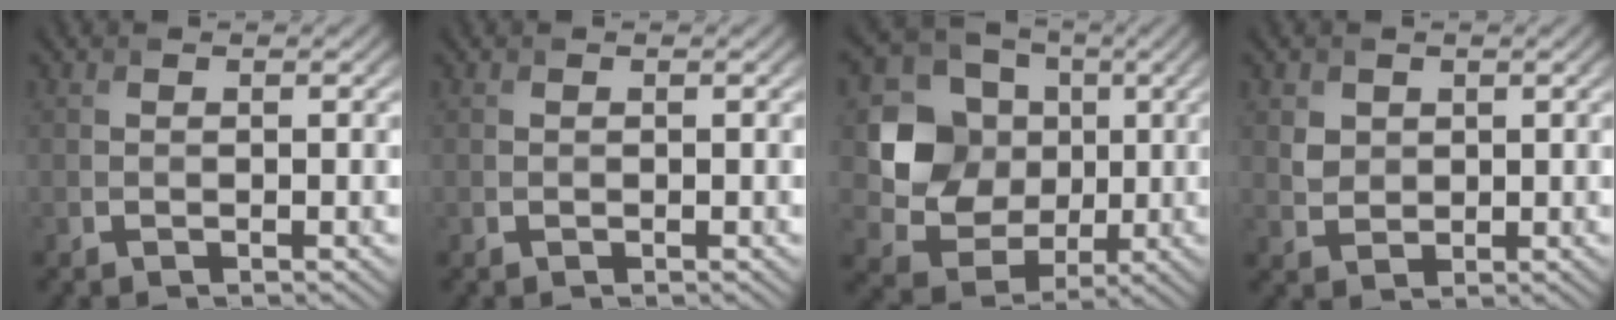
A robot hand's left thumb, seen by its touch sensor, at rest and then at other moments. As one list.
[{"total": 0.0}, {"total": 11.2, "force": [1.3, 9.8, 5.2], "torque": [-0.128, -0.007, 0.005]}, {"total": 2.6, "force": [1.2, 2.1, 0.8], "torque": [-0.031, -0.009, 0.027]}]